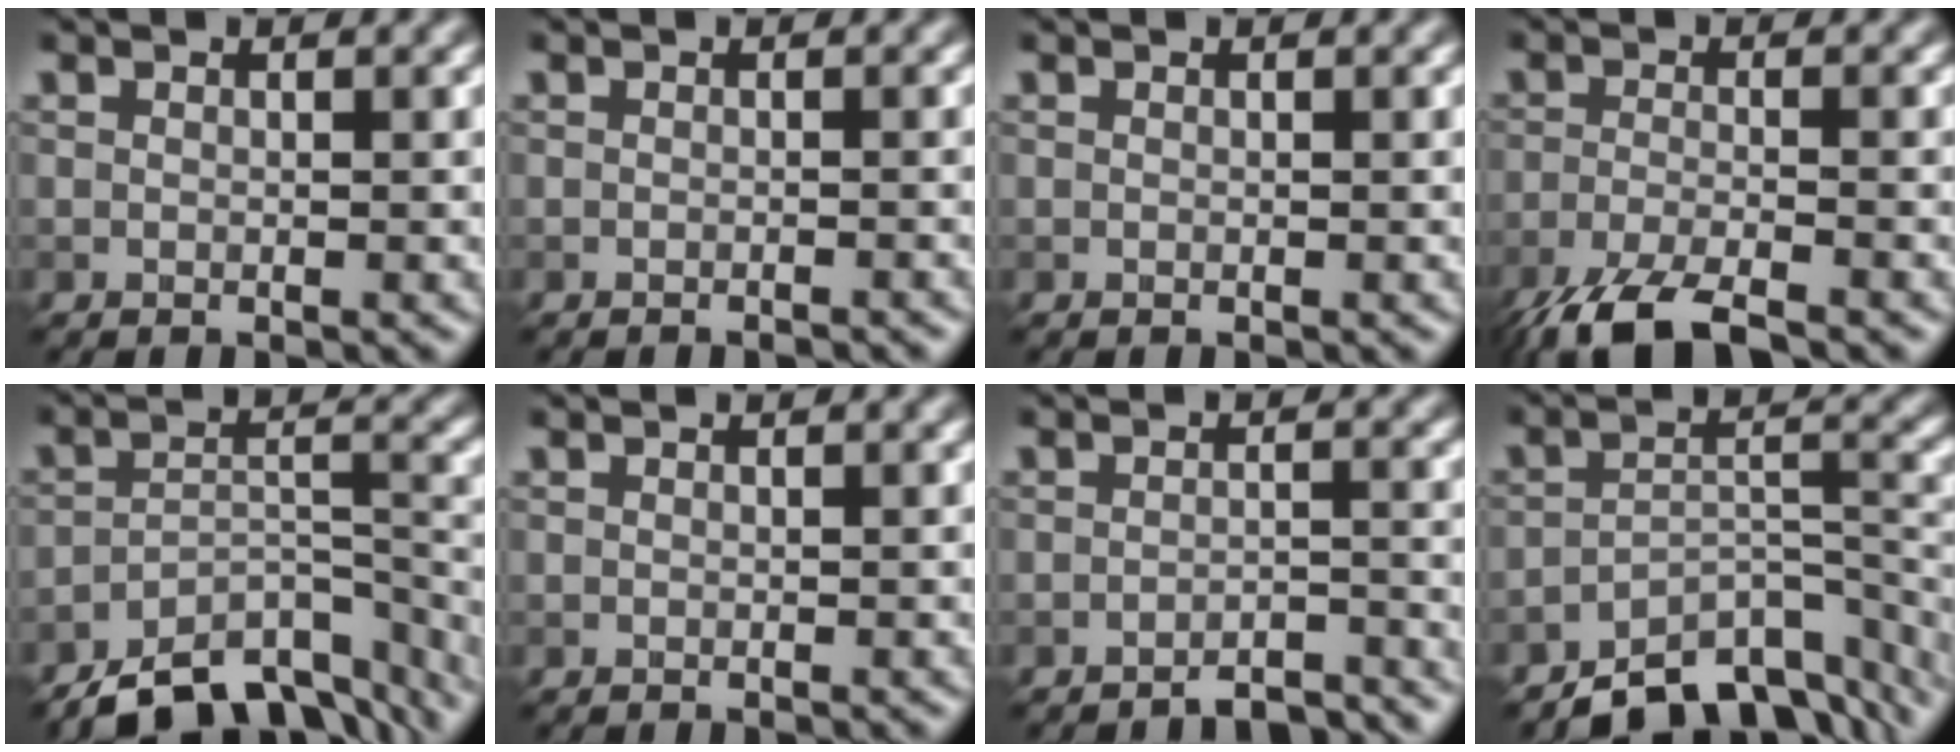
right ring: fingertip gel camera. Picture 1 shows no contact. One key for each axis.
{"total": 0.8, "fx": -0.8, "fy": 0.0, "fz": 0.0, "tx": 0.003, "ty": 0.003, "tz": -0.010}
{"total": 0.0}
{"total": 6.6, "fx": -5.2, "fy": 1.1, "fz": 3.9, "tx": -0.085, "ty": -0.015, "tz": -0.106}
{"total": 9.0, "fx": -7.6, "fy": 3.0, "fz": 3.8, "tx": -0.060, "ty": -0.010, "tz": -0.117}
{"total": 0.0}
{"total": 3.5, "fx": -3.5, "fy": 0.3, "fz": 0.6, "tx": -0.007, "ty": 0.008, "tz": -0.049}
{"total": 7.8, "fx": -6.4, "fy": 2.8, "fz": 3.4, "tx": -0.044, "ty": -0.016, "tz": -0.102}